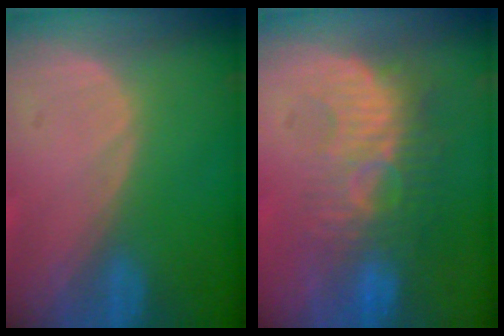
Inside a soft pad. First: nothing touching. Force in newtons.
{"total": 9.3, "press": 8.6, "slide": 3.7}